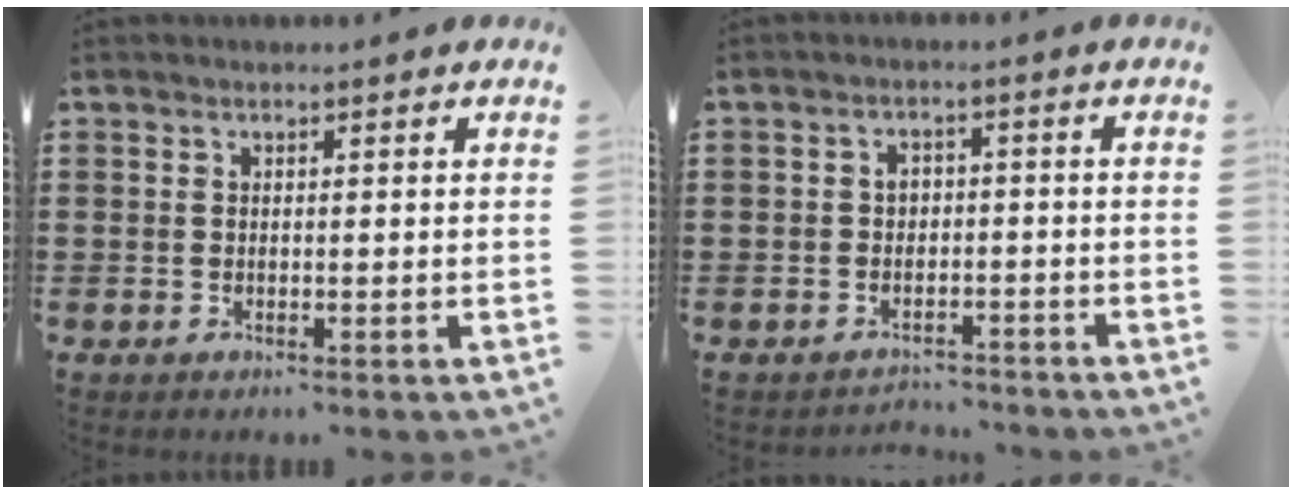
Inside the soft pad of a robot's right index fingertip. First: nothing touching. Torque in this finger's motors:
{"motor_torque": [-0.53, 0.44, -0.01, -0.03]}